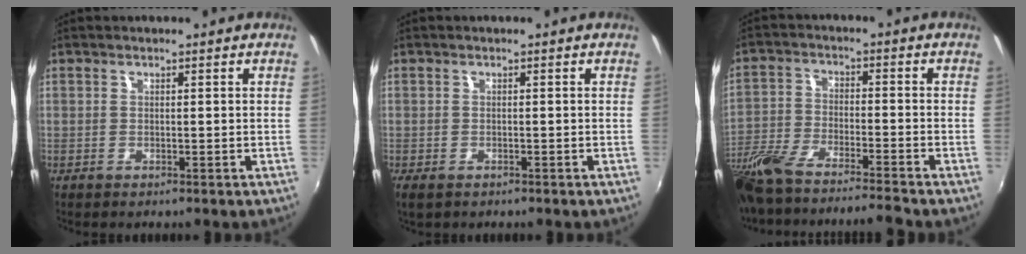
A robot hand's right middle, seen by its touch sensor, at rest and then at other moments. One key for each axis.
{"total": 2.5, "fx": -1.7, "fy": 1.2, "fz": 1.4, "tx": -0.028, "ty": -0.012, "tz": -0.025}
{"total": 16.6, "fx": -14.5, "fy": 1.2, "fz": 8.0, "tx": -0.183, "ty": -0.040, "tz": -0.268}